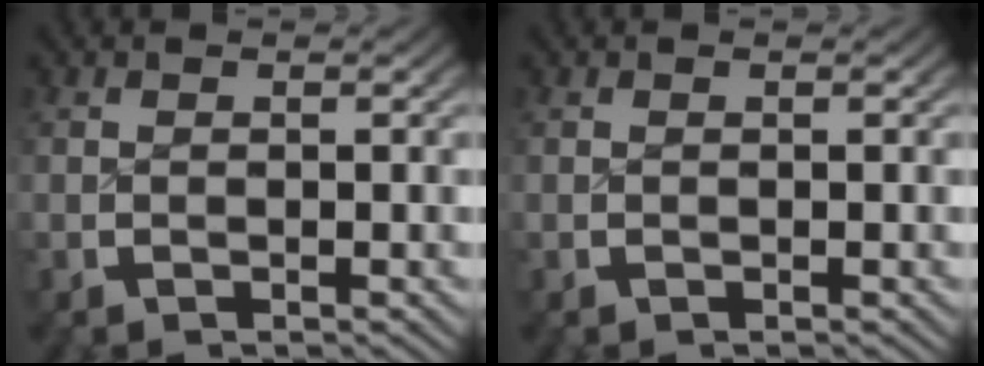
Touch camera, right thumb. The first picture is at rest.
{"total": 0.0}